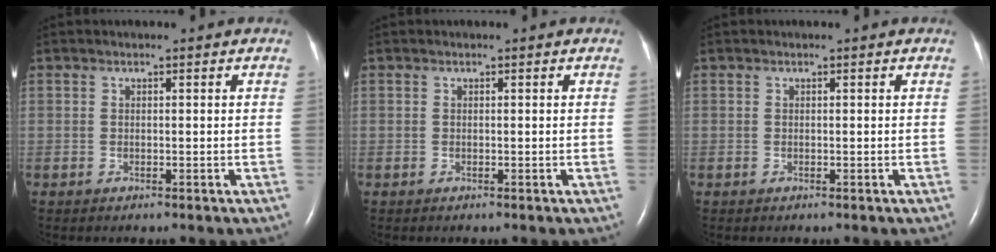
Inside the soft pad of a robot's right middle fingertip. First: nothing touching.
{"total": 0.0}
{"total": 0.0}